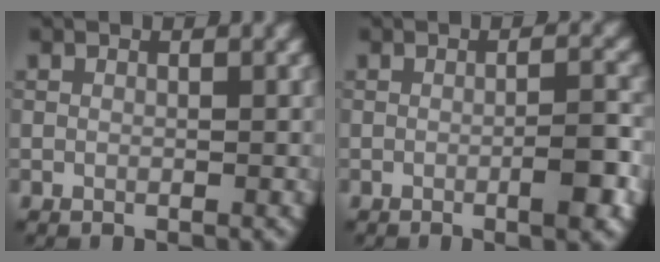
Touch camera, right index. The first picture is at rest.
{"total": 3.5, "force": [-1.1, 0.6, 3.3], "torque": [-0.045, 0.005, -0.019]}